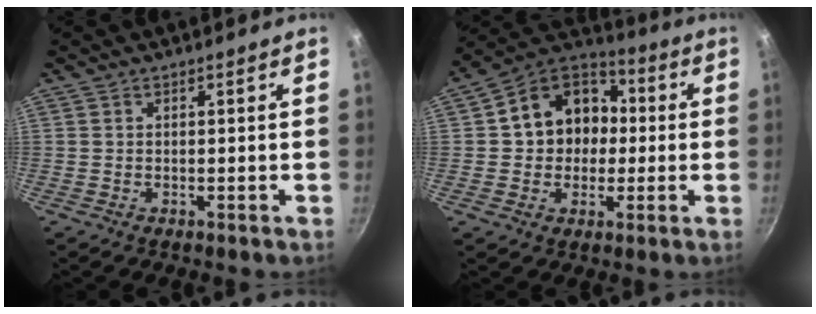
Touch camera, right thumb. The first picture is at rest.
{"total": 14.8, "force": [0.9, 12.4, 8.0], "torque": [-0.090, 0.036, 0.001]}